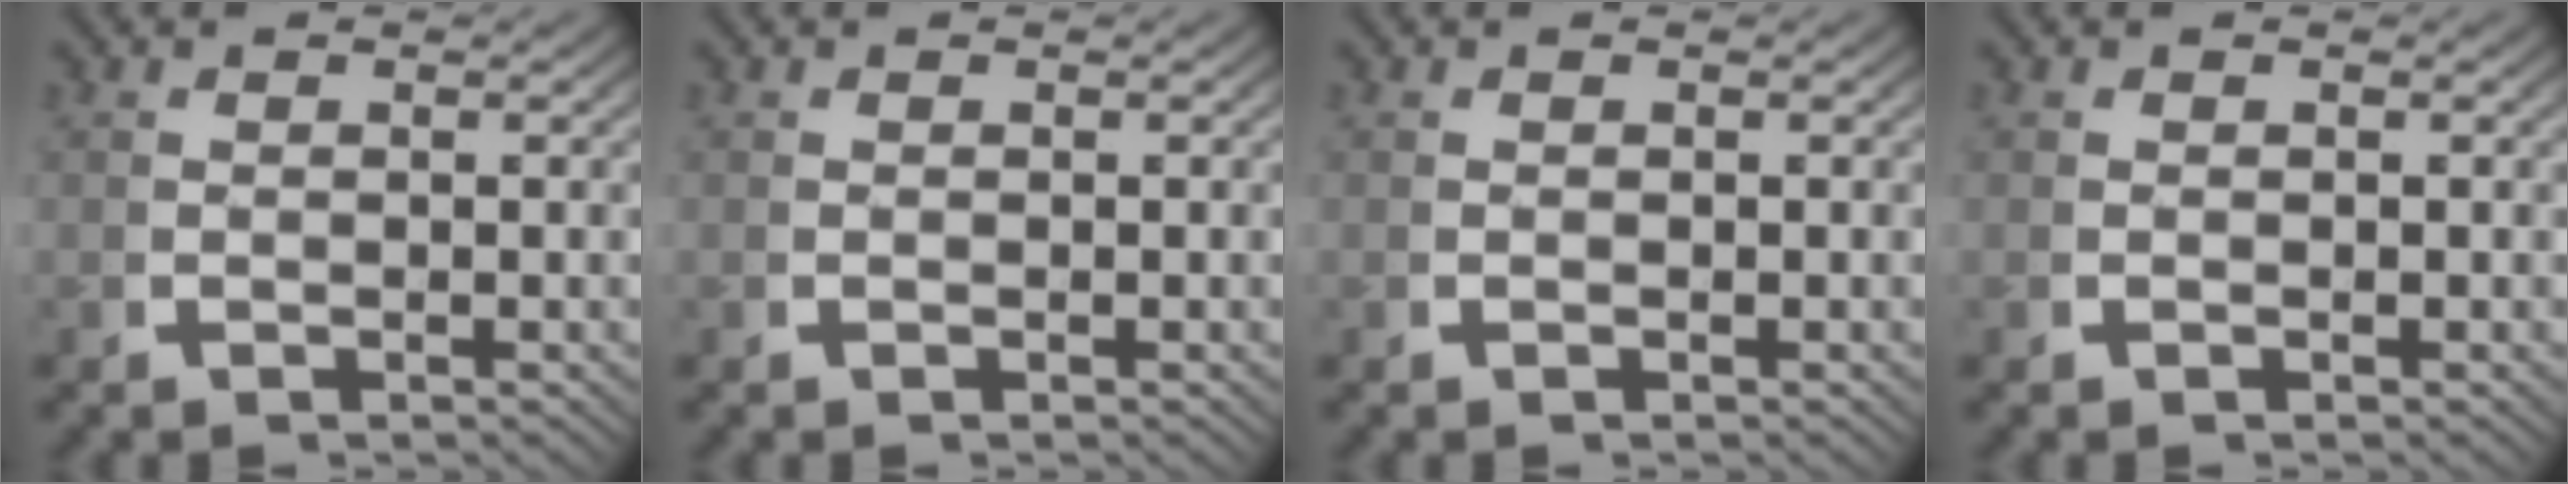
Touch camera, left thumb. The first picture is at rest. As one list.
[{"total": 0.0}, {"total": 0.0}, {"total": 0.0}]